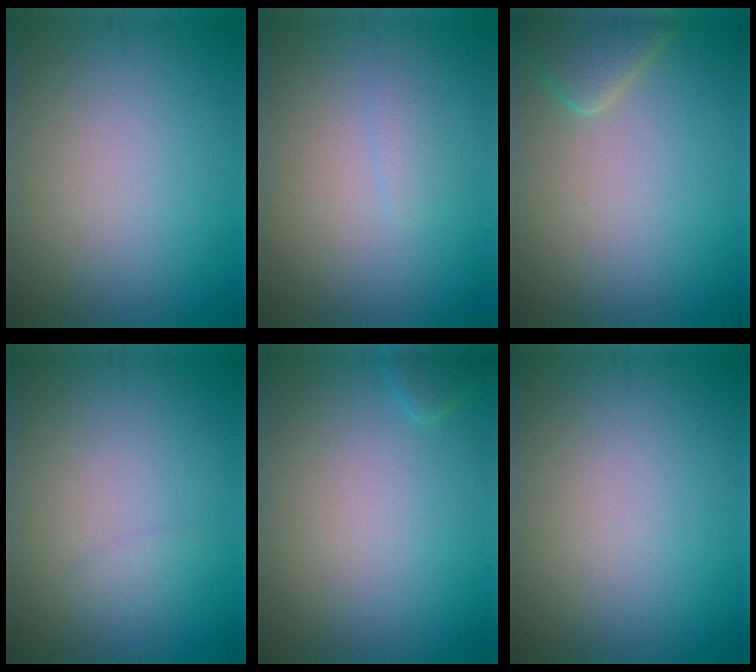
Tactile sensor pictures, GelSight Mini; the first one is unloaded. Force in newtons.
{"total": 0.8, "press": 0.8, "slide": 0.1}
{"total": 2.8, "press": 2.8, "slide": 0.1}
{"total": 0.6, "press": 0.6, "slide": 0.0}
{"total": 0.9, "press": 0.9, "slide": 0.1}
{"total": 0.0}